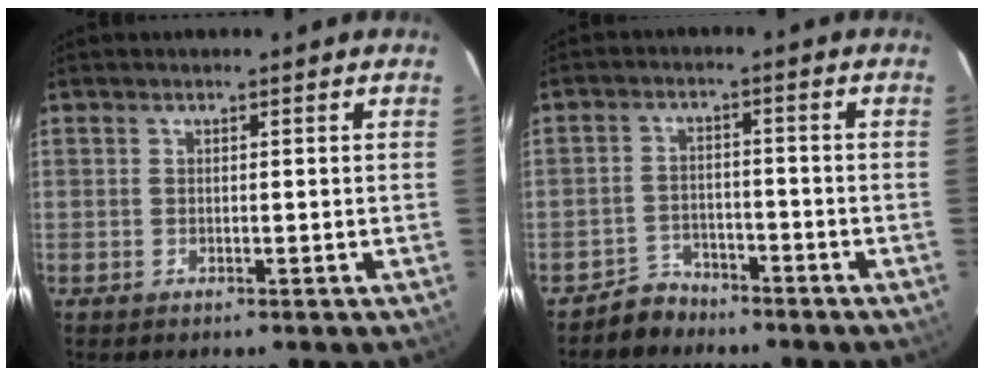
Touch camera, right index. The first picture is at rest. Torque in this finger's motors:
{"motor_torque": [-0.08, -0.07, -0.19, -0.12]}